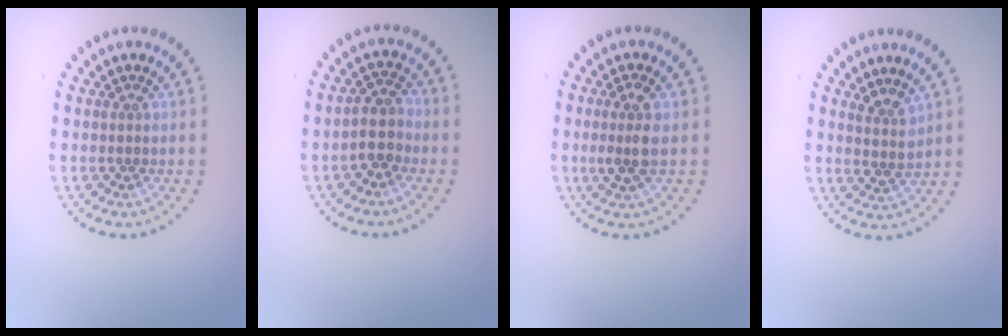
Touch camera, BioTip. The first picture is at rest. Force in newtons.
{"total": 2.6, "press": 2.3, "slide": 1.3}
{"total": 2.5, "press": 2.3, "slide": 0.9}
{"total": 2.0, "press": 1.5, "slide": 1.2}